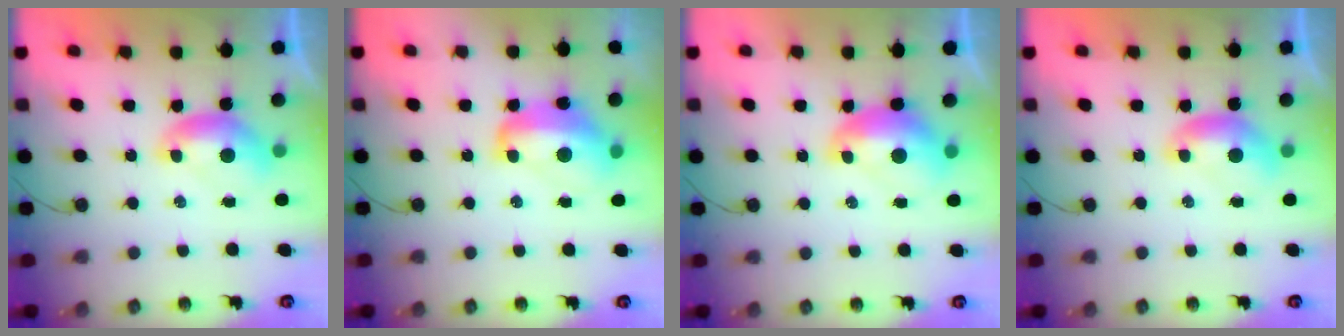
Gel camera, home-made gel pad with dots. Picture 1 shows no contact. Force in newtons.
{"total": 7.9, "press": 7.7, "slide": 1.4}
{"total": 2.6, "press": 2.5, "slide": 0.7}
{"total": 0.0}